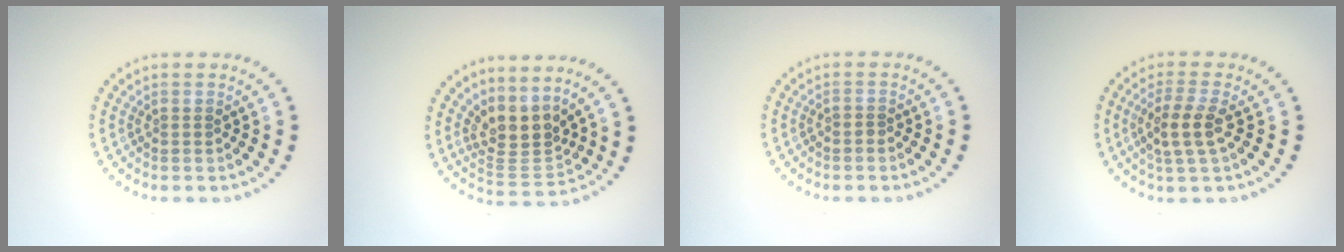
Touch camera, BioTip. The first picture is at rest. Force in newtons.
{"total": 3.5, "press": 2.6, "slide": 2.3}
{"total": 0.5, "press": 0.2, "slide": 0.5}
{"total": 3.1, "press": 2.9, "slide": 1.3}